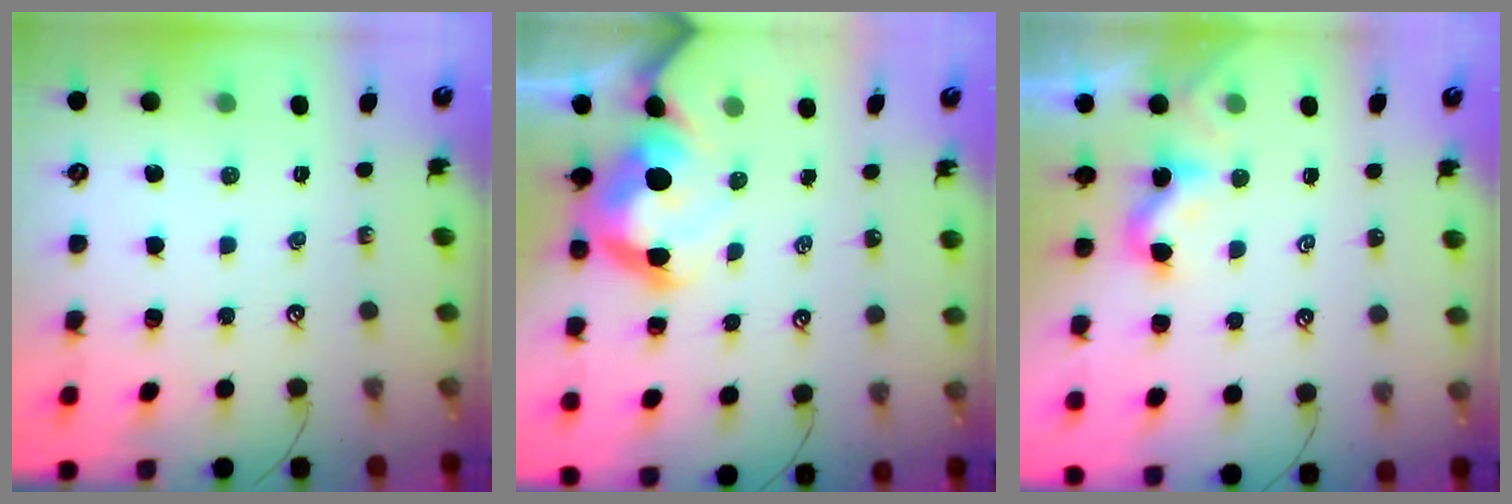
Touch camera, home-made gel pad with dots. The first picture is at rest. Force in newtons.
{"total": 12.4, "press": 12.4, "slide": 1.3}
{"total": 1.0, "press": 0.9, "slide": 0.5}